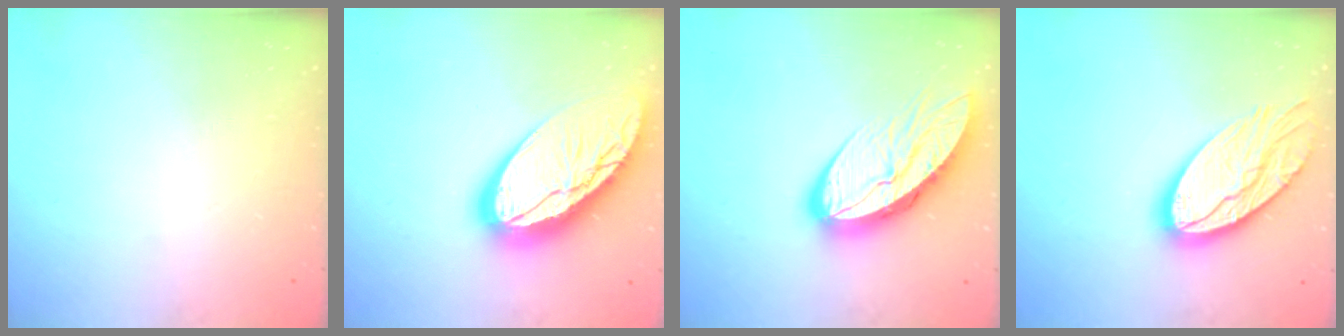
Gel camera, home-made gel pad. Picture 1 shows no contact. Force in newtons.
{"total": 23.5, "press": 23.5, "slide": 1.7}
{"total": 14.5, "press": 14.5, "slide": 1.3}
{"total": 17.0, "press": 17.0, "slide": 1.1}